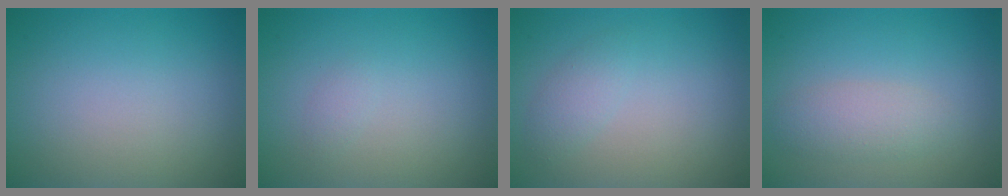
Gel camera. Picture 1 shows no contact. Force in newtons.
{"total": 0.6, "press": 0.6, "slide": 0.1}
{"total": 1.4, "press": 1.4, "slide": 0.1}
{"total": 2.3, "press": 2.3, "slide": 0.1}